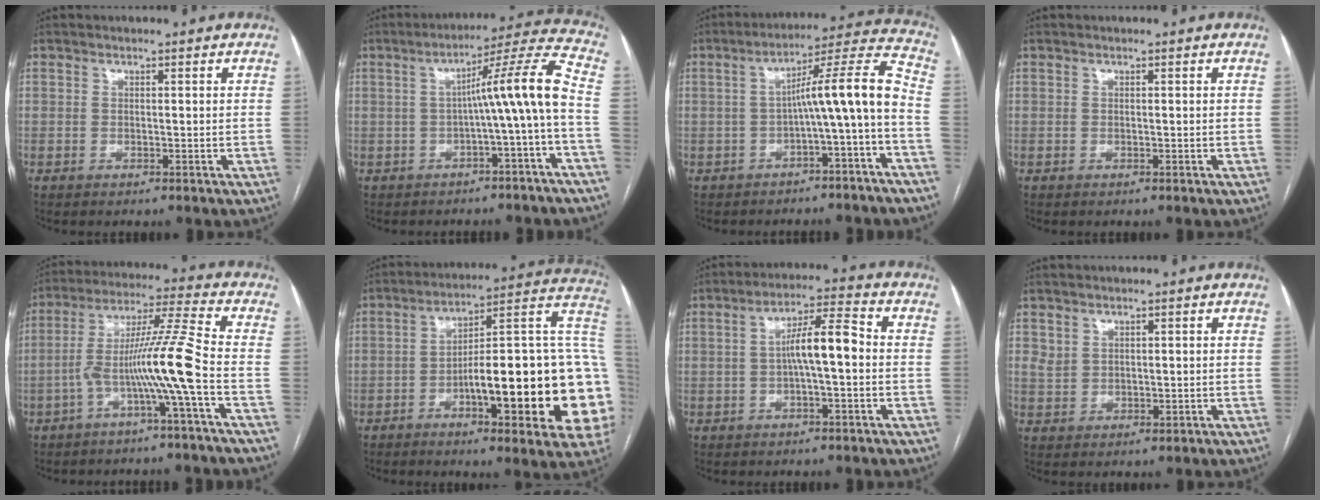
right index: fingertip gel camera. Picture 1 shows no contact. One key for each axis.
{"total": 10.2, "fx": -1.8, "fy": -1.4, "fz": 9.9, "tx": -0.138, "ty": 0.026, "tz": -0.027}
{"total": 10.7, "fx": -2.9, "fy": -0.5, "fz": 10.3, "tx": -0.144, "ty": 0.036, "tz": -0.044}
{"total": 0.0}
{"total": 10.7, "fx": -3.5, "fy": -2.0, "fz": 9.9, "tx": -0.187, "ty": 0.021, "tz": -0.067}
{"total": 26.5, "fx": -4.6, "fy": 4.9, "fz": 25.7, "tx": -0.273, "ty": 0.021, "tz": -0.062}
{"total": 7.3, "fx": -0.3, "fy": 1.1, "fz": 7.2, "tx": -0.129, "ty": 0.023, "tz": -0.006}
{"total": 2.6, "fx": 1.5, "fy": 2.0, "fz": 0.8, "tx": -0.013, "ty": -0.002, "tz": 0.033}